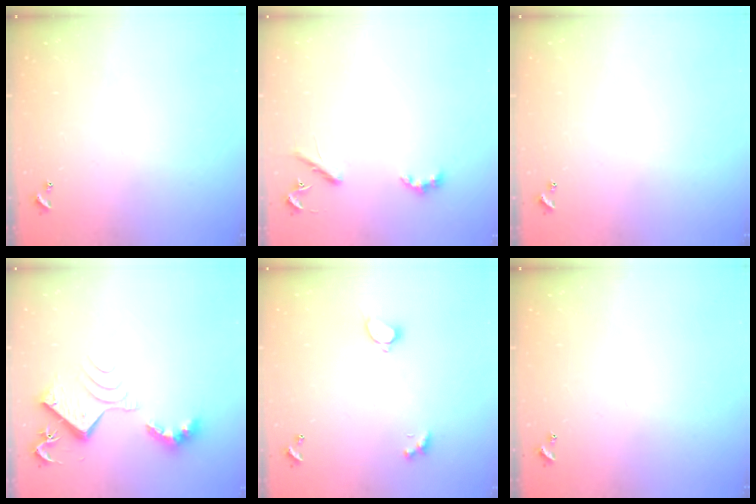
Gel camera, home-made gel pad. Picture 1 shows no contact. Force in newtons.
{"total": 3.1, "press": 3.0, "slide": 0.6}
{"total": 0.0}
{"total": 10.4, "press": 10.3, "slide": 0.5}
{"total": 1.6, "press": 1.6, "slide": 0.5}
{"total": 0.0}